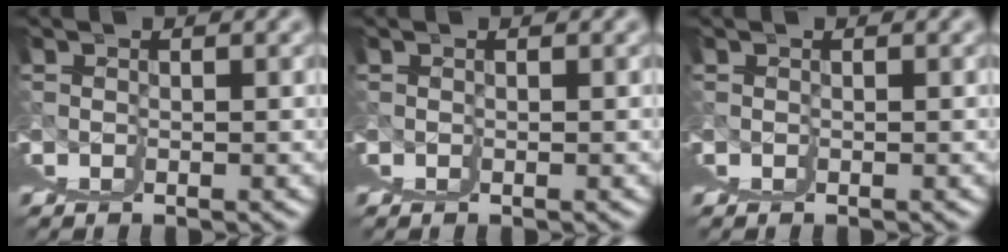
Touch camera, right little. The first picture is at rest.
{"total": 0.0}
{"total": 0.0}